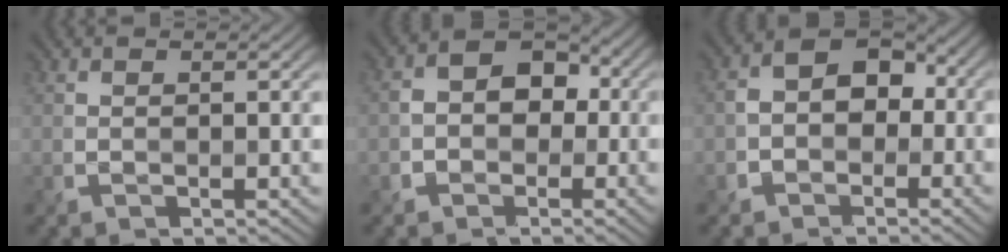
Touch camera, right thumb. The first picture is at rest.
{"total": 5.3, "force": [-0.6, 4.5, 2.8], "torque": [-0.033, 0.012, -0.029]}
{"total": 5.7, "force": [-1.1, 4.5, 3.4], "torque": [-0.054, 0.006, -0.034]}